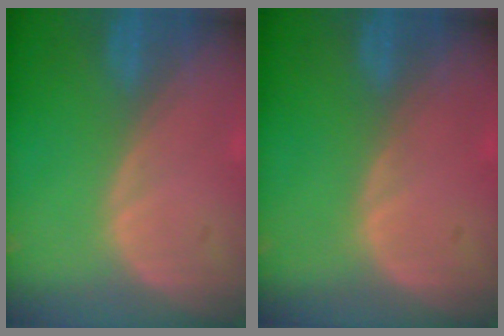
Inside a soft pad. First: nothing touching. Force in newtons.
{"total": 0.0}